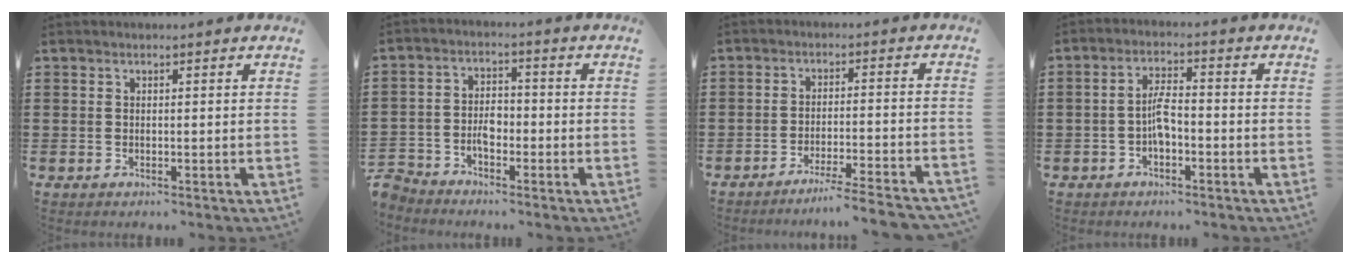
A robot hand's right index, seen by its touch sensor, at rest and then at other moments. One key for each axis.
{"total": 4.0, "fx": -2.6, "fy": 2.2, "fz": 2.0, "tx": -0.046, "ty": 0.008, "tz": -0.054}
{"total": 5.8, "fx": -5.2, "fy": -0.8, "fz": 2.4, "tx": -0.046, "ty": -0.018, "tz": -0.104}
{"total": 4.2, "fx": -1.2, "fy": 1.6, "fz": 3.7, "tx": -0.080, "ty": 0.003, "tz": -0.027}